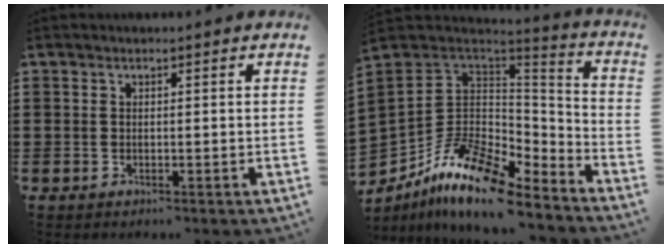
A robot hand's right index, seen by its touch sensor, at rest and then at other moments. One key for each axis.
{"total": 13.5, "fx": -8.8, "fy": 6.2, "fz": 8.1, "tx": -0.177, "ty": 0.018, "tz": -0.163}